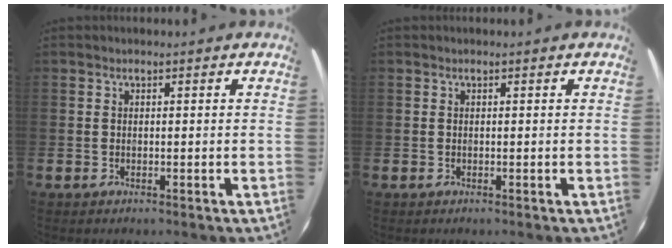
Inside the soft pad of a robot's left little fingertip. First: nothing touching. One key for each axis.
{"total": 0.0}